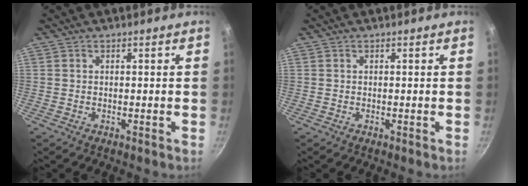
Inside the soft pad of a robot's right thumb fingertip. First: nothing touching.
{"total": 0.0}